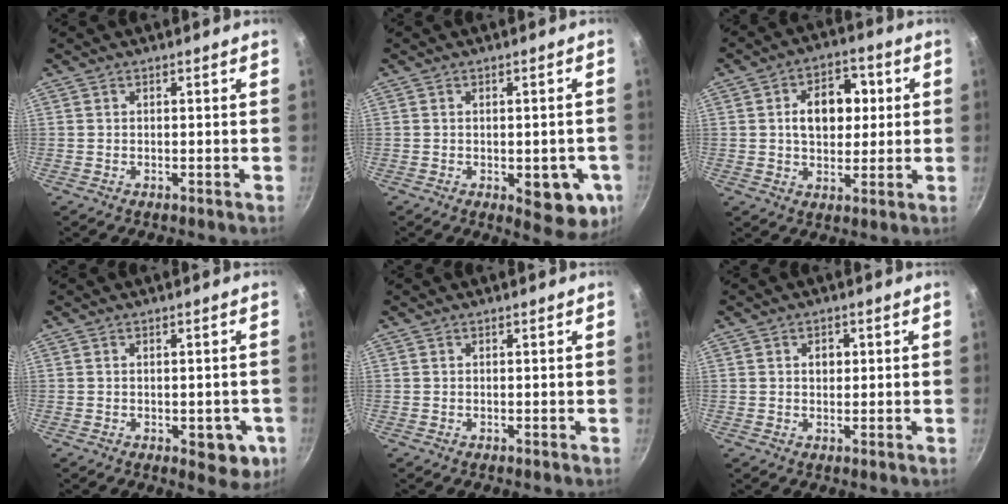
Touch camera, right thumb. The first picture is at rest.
{"total": 8.8, "force": [-2.9, 3.9, 7.4], "torque": [-0.066, 0.005, -0.025]}
{"total": 10.9, "force": [1.8, 7.3, 7.9], "torque": [-0.086, 0.009, 0.027]}
{"total": 5.8, "force": [-2.0, 2.9, 4.6], "torque": [-0.031, 0.007, -0.016]}
{"total": 0.0}
{"total": 2.3, "force": [0.6, 1.7, 1.4], "torque": [-0.008, 0.001, 0.008]}